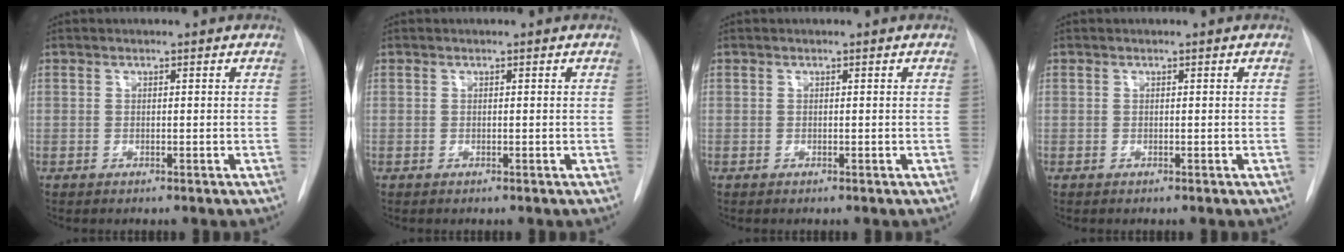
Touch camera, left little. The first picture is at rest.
{"total": 0.0}
{"total": 0.0}
{"total": 0.0}